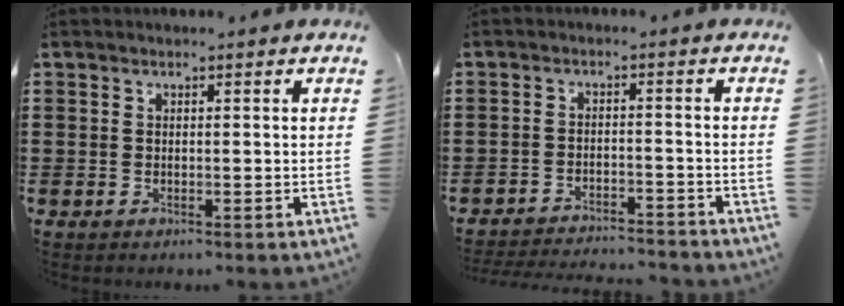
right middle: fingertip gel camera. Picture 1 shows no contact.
{"total": 3.4, "force": [-3.4, 0.0, 0.3], "torque": [-0.008, 0.003, -0.072]}